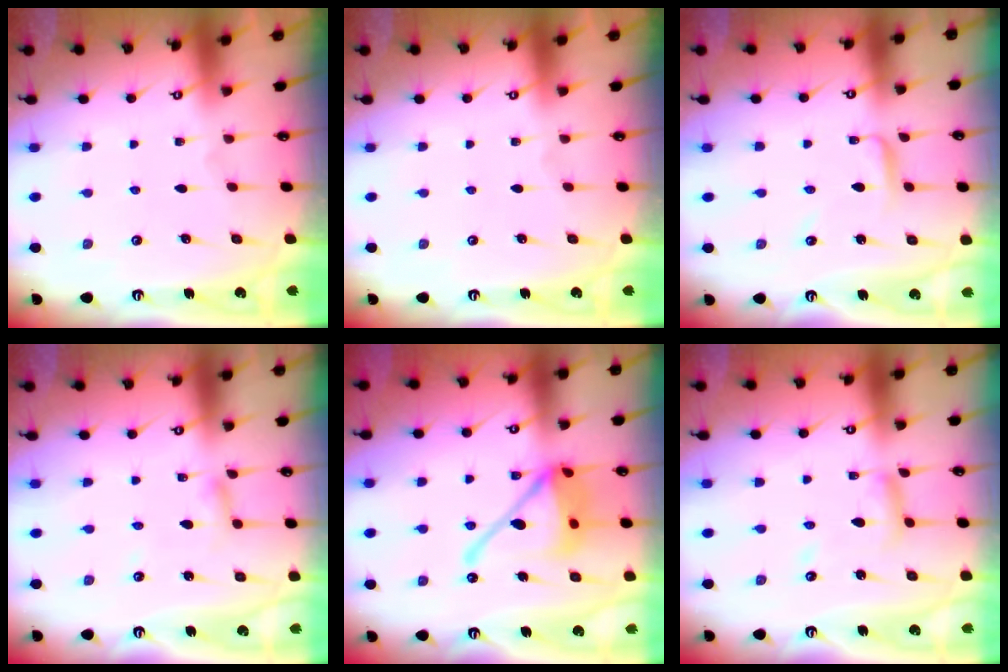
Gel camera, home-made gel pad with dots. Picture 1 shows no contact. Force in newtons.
{"total": 0.0}
{"total": 3.3, "press": 3.3, "slide": 0.3}
{"total": 2.8, "press": 2.8, "slide": 0.3}
{"total": 16.4, "press": 16.3, "slide": 2.2}
{"total": 8.5, "press": 8.5, "slide": 0.6}